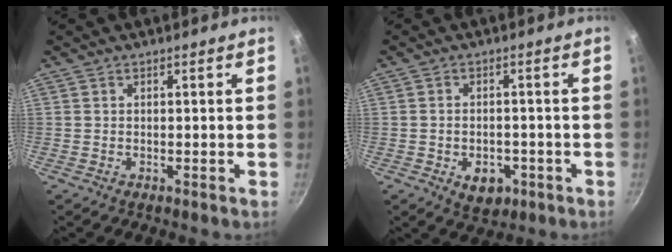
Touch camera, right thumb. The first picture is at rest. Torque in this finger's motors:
{"motor_torque": [-0.32, 0.37, -0.11, 0.08, 0.12]}